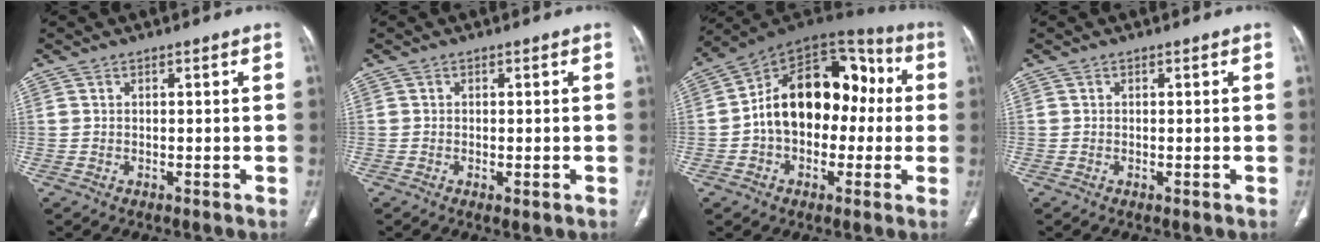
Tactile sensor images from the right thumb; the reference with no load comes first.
{"total": 1.4, "force": [-0.5, 0.4, 1.2], "torque": [-0.018, -0.004, -0.004]}
{"total": 19.9, "force": [0.2, 13.5, 14.6], "torque": [-0.189, 0.054, -0.006]}
{"total": 0.0}